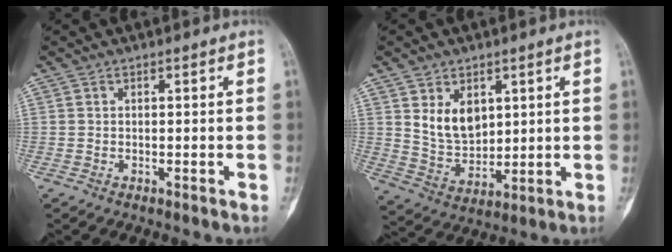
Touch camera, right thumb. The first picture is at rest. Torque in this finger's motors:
{"motor_torque": [0.48, 0.50, 0.30, -0.23, 0.05]}